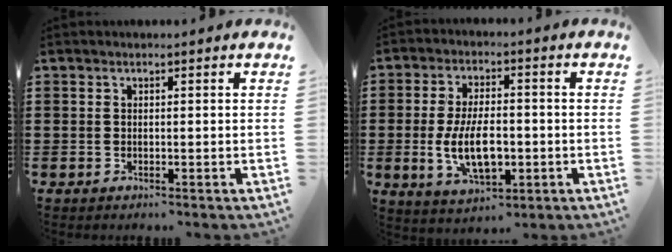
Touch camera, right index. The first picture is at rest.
{"total": 9.0, "force": [-1.5, 4.7, 7.6], "torque": [-0.155, -0.002, -0.032]}